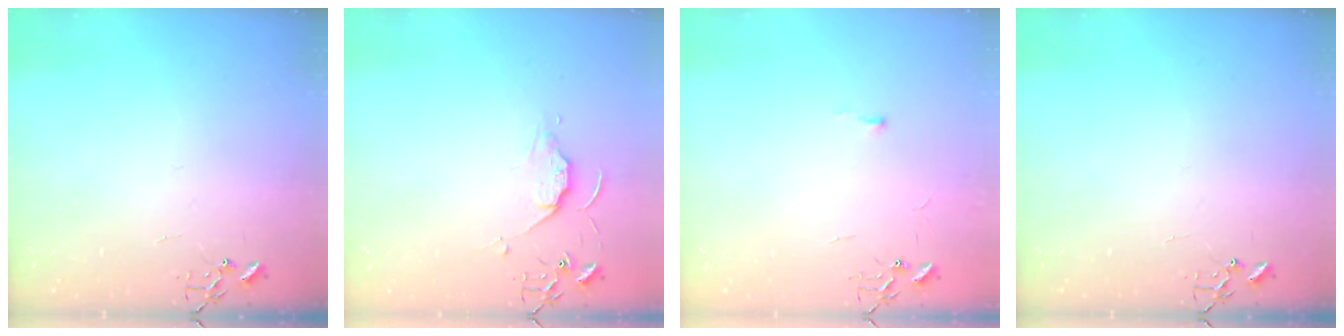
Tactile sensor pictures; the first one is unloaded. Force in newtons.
{"total": 6.1, "press": 6.0, "slide": 0.6}
{"total": 3.0, "press": 2.9, "slide": 0.4}
{"total": 0.0}